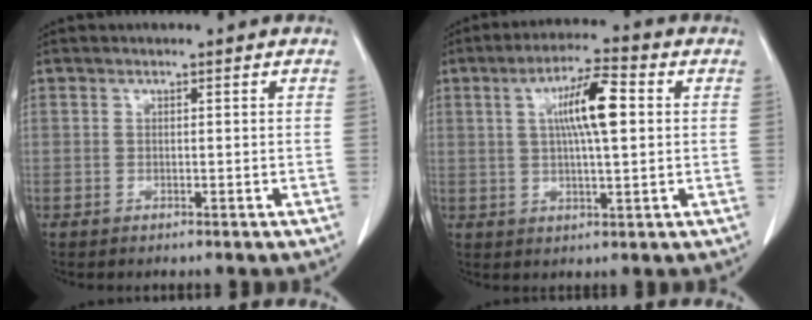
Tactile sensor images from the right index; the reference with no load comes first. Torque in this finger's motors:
{"motor_torque": [1.31, 0.25, 0.69, 0.16]}